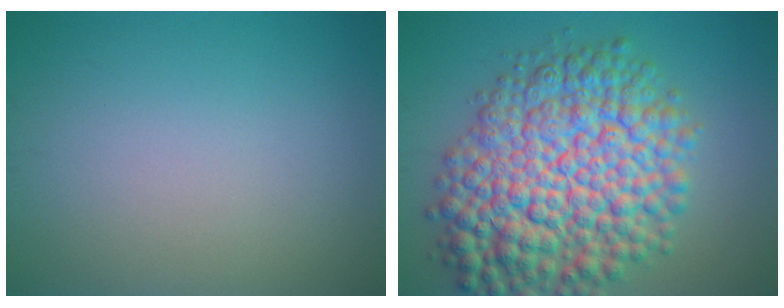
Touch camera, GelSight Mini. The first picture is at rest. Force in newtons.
{"total": 12.8, "press": 12.8, "slide": 0.3}